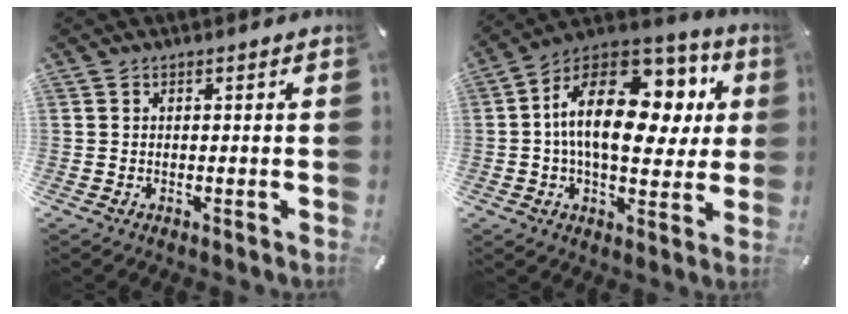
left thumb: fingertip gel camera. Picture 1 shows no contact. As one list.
[{"total": 21.2, "force": [4.5, 12.3, 16.7], "torque": [-0.292, -0.014, 0.075]}]